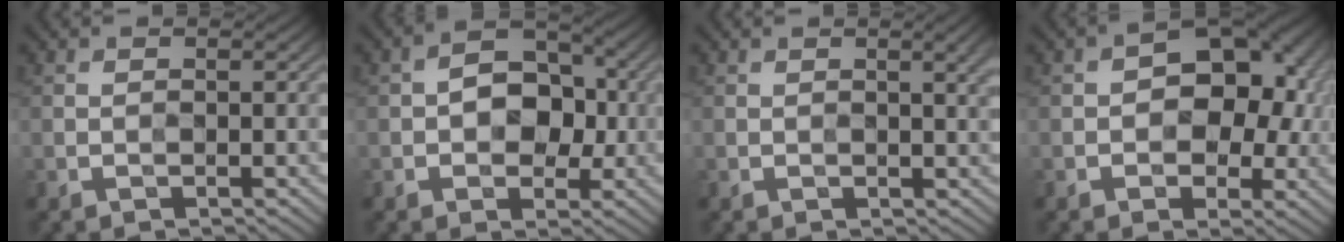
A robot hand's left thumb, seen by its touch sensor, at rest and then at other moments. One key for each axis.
{"total": 6.3, "fx": -0.4, "fy": 4.5, "fz": 4.3, "tx": -0.052, "ty": 0.007, "tz": -0.017}
{"total": 2.7, "fx": 1.0, "fy": 0.6, "fz": 2.5, "tx": -0.034, "ty": 0.002, "tz": 0.016}
{"total": 9.9, "fx": 0.3, "fy": 6.6, "fz": 7.4, "tx": -0.076, "ty": 0.009, "tz": -0.006}